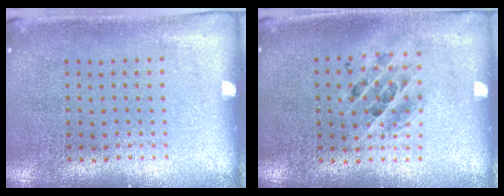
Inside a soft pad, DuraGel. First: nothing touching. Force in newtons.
{"total": 1.4, "press": 1.2, "slide": 0.7}